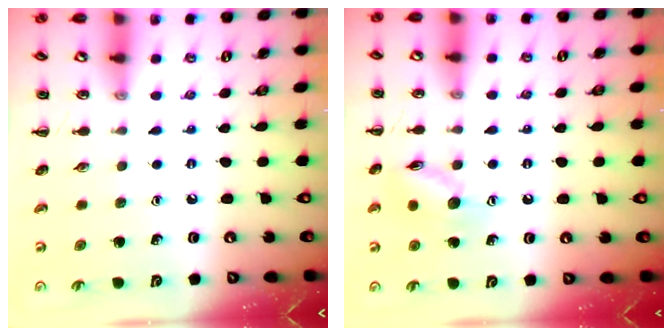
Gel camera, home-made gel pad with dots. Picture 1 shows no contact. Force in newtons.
{"total": 9.4, "press": 9.4, "slide": 0.5}